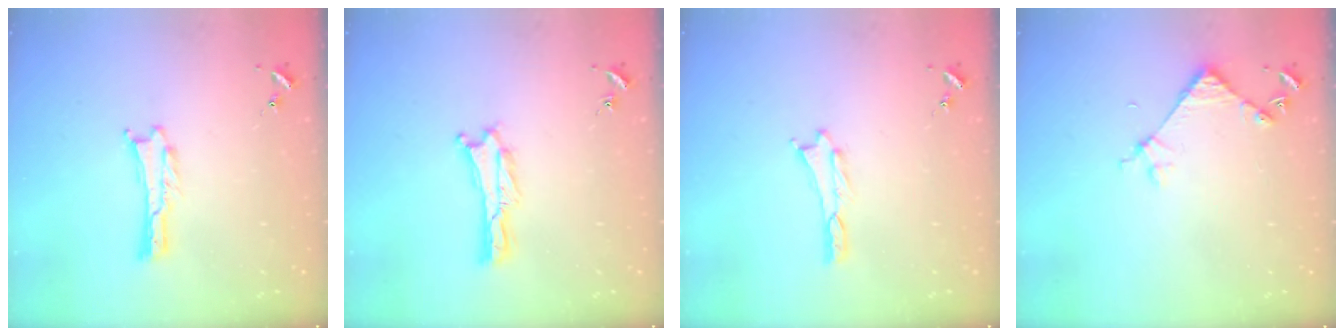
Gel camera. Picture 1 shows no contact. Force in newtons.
{"total": 0.0}
{"total": 0.0}
{"total": 4.2, "press": 4.2, "slide": 0.3}